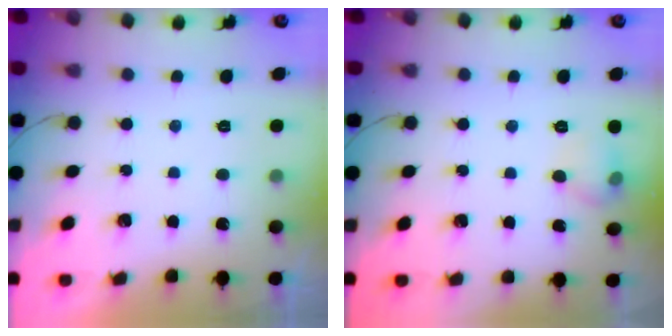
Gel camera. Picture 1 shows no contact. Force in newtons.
{"total": 5.9, "press": 5.7, "slide": 1.6}